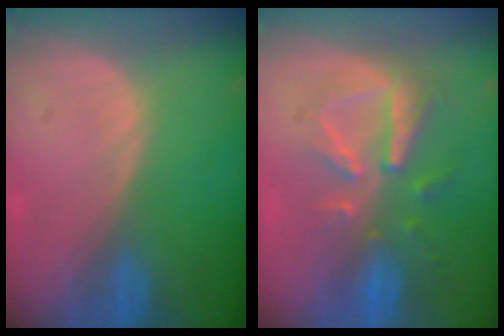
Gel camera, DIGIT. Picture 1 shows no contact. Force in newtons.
{"total": 8.0, "press": 7.4, "slide": 3.0}